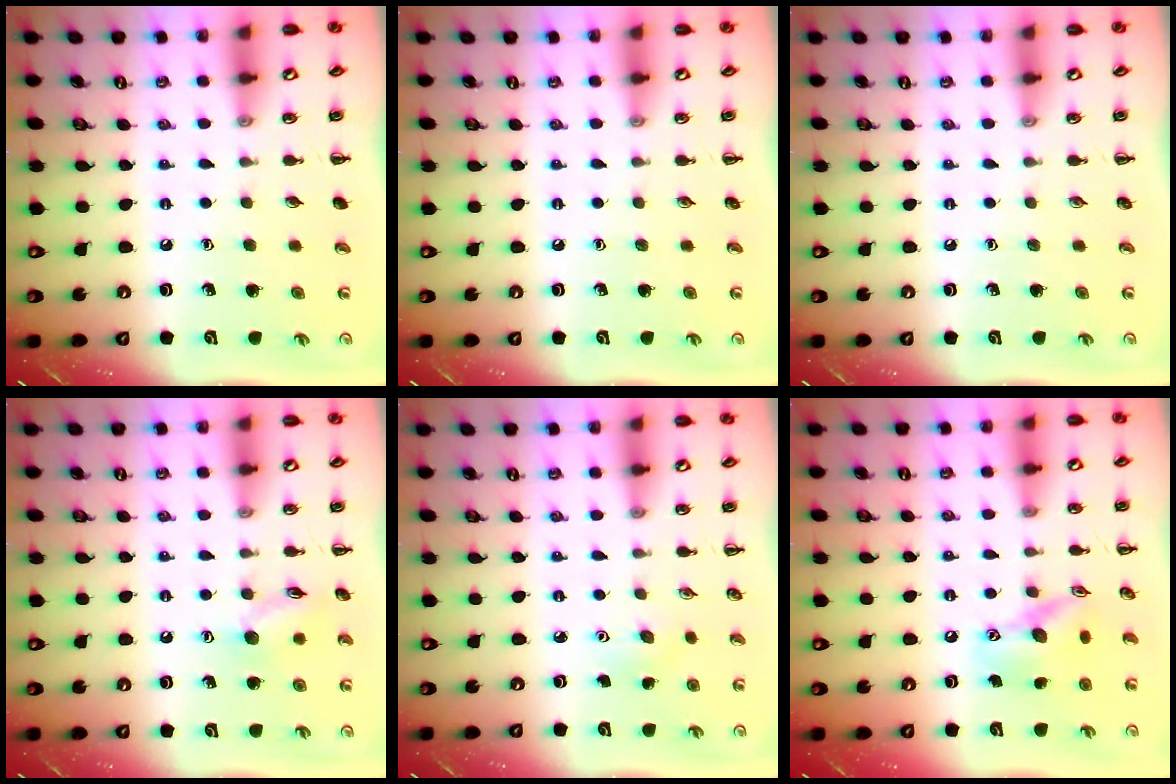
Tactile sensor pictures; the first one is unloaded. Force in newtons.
{"total": 0.0}
{"total": 0.0}
{"total": 8.7, "press": 8.7, "slide": 0.8}
{"total": 2.8, "press": 2.8, "slide": 0.7}
{"total": 13.2, "press": 13.0, "slide": 2.0}